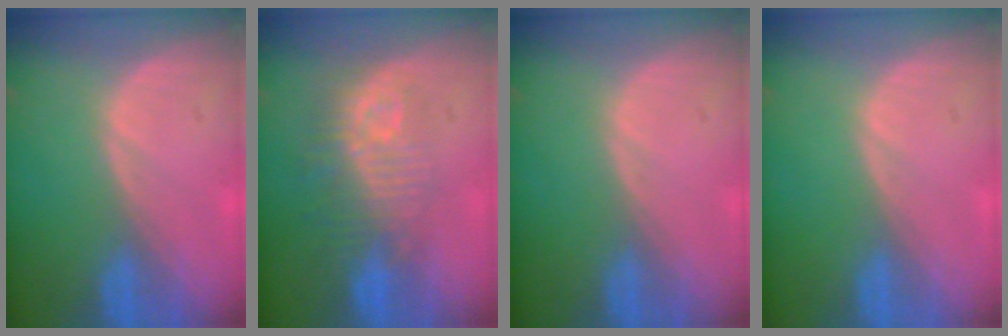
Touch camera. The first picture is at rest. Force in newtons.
{"total": 9.6, "press": 8.6, "slide": 4.4}
{"total": 0.0}
{"total": 0.0}